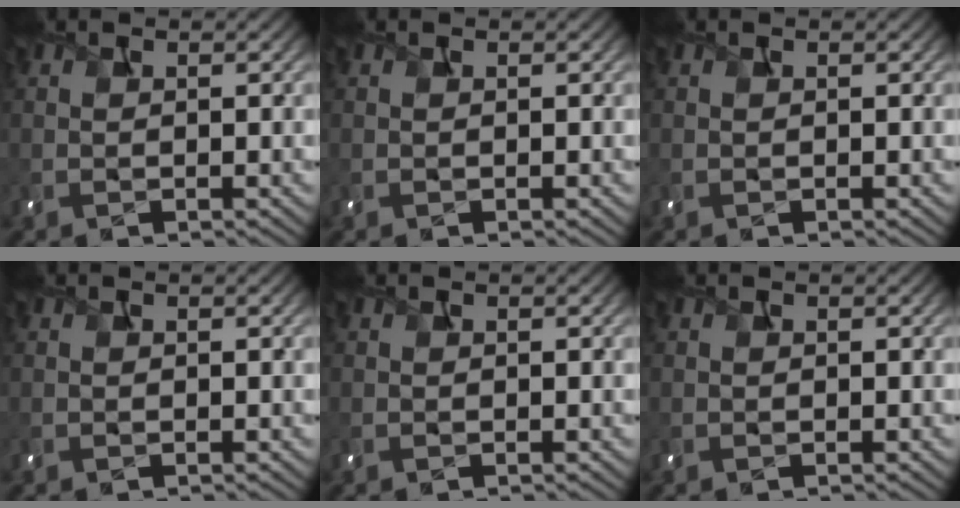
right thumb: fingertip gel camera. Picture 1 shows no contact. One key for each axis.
{"total": 0.0}
{"total": 0.0}
{"total": 0.0}
{"total": 0.0}
{"total": 0.0}